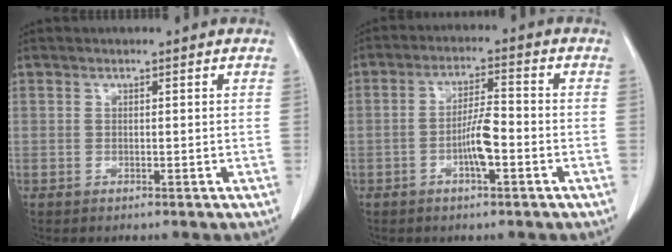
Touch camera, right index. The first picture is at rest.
{"total": 5.4, "force": [-1.7, 1.0, 5.0], "torque": [-0.095, 0.010, -0.029]}